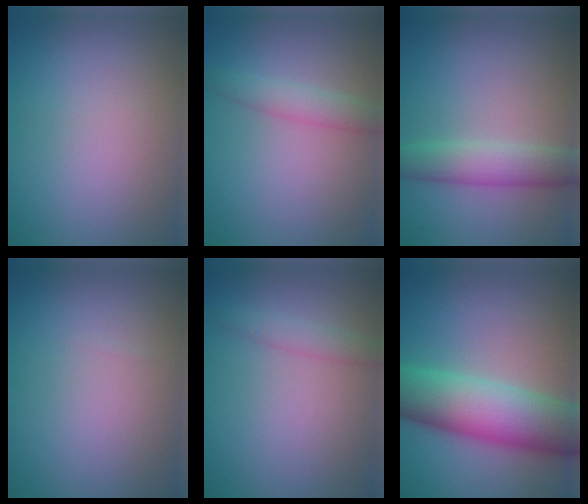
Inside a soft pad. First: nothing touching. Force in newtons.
{"total": 2.2, "press": 2.2, "slide": 0.1}
{"total": 3.7, "press": 3.7, "slide": 0.2}
{"total": 0.0}
{"total": 1.7, "press": 1.7, "slide": 0.1}
{"total": 9.9, "press": 9.9, "slide": 0.2}